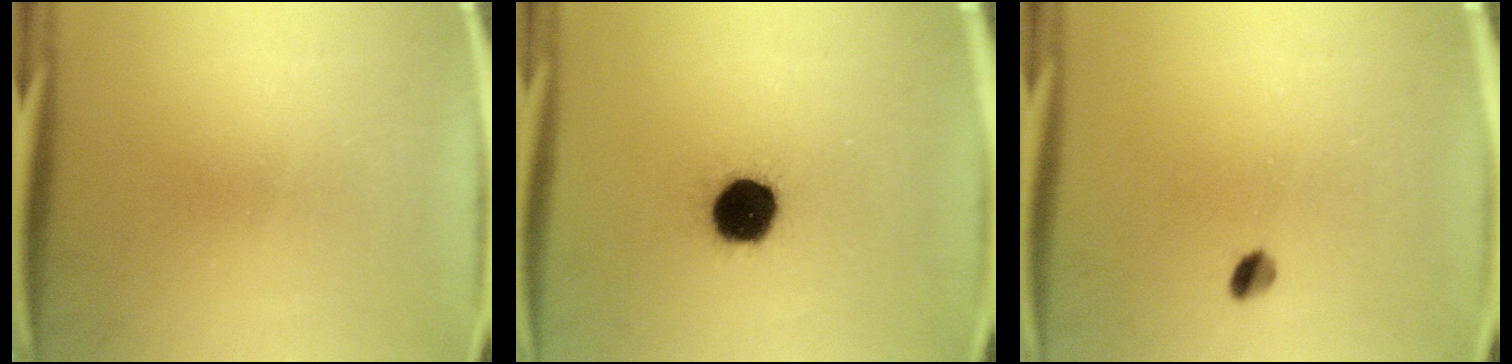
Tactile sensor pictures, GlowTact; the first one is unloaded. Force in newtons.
{"total": 14.0}
{"total": 2.5}